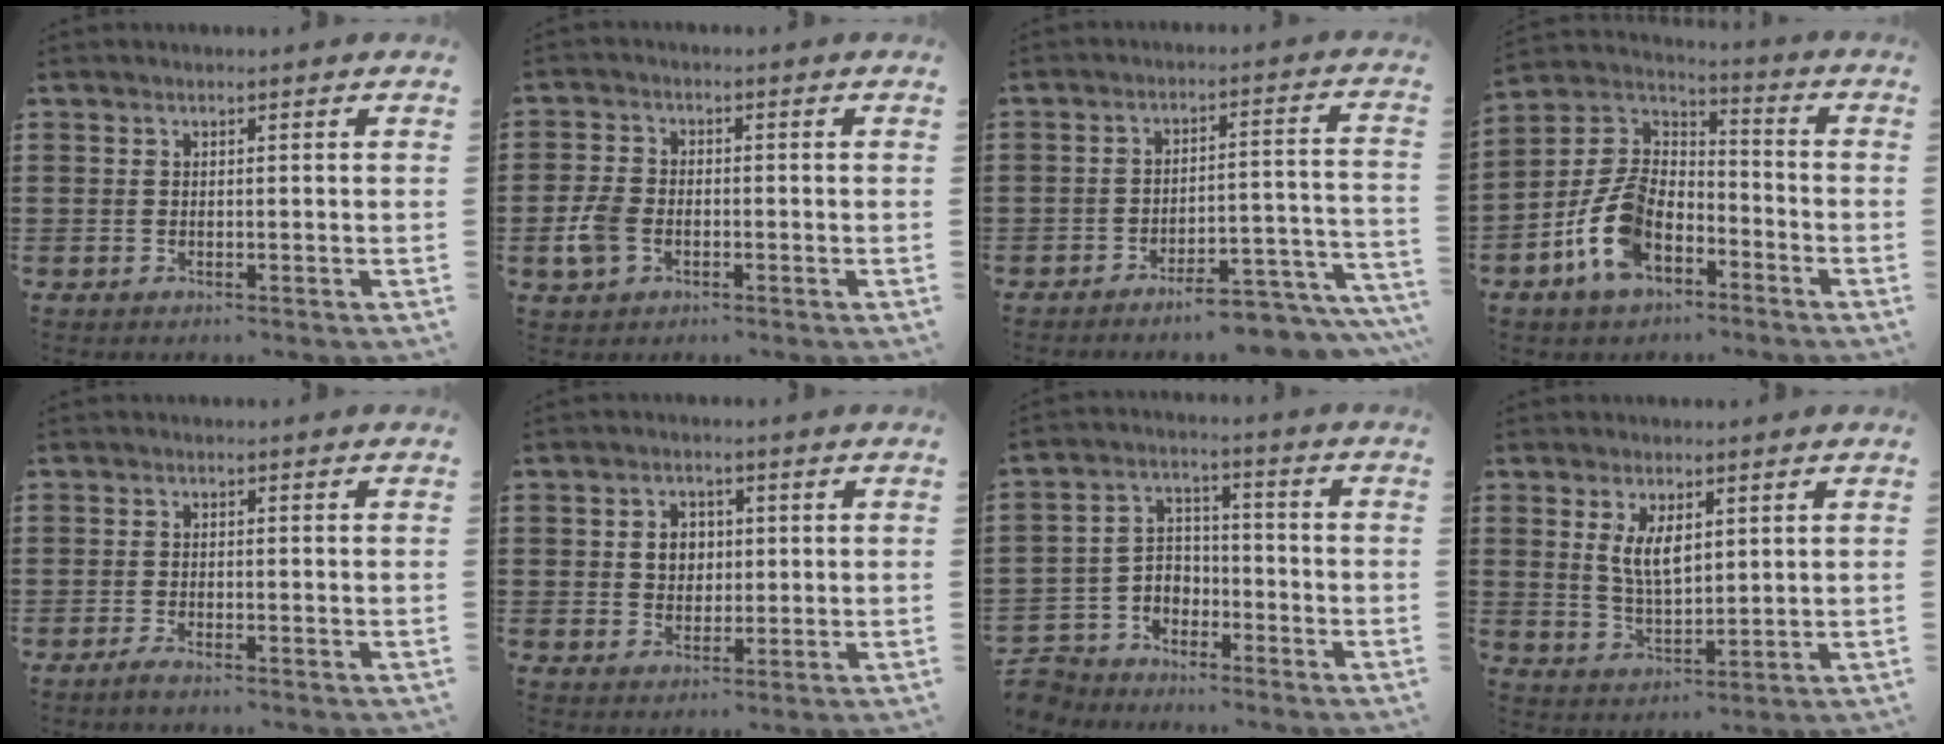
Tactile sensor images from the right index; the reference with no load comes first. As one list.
[{"total": 4.5, "force": [-1.6, 3.0, 2.8], "torque": [-0.078, -0.002, -0.035]}, {"total": 6.4, "force": [-5.9, 0.5, 2.4], "torque": [-0.031, 0.008, -0.111]}, {"total": 10.7, "force": [-5.3, 5.9, 7.1], "torque": [-0.182, 0.000, -0.110]}, {"total": 1.4, "force": [-1.2, 0.0, 0.6], "torque": [-0.012, -0.003, -0.023]}, {"total": 3.6, "force": [0.5, 3.1, 1.8], "torque": [-0.047, 0.012, 0.004]}, {"total": 4.9, "force": [-4.0, 2.9, 0.0], "torque": [-0.031, -0.002, -0.088]}, {"total": 5.1, "force": [1.8, 2.3, 4.2], "torque": [-0.080, 0.001, 0.030]}]